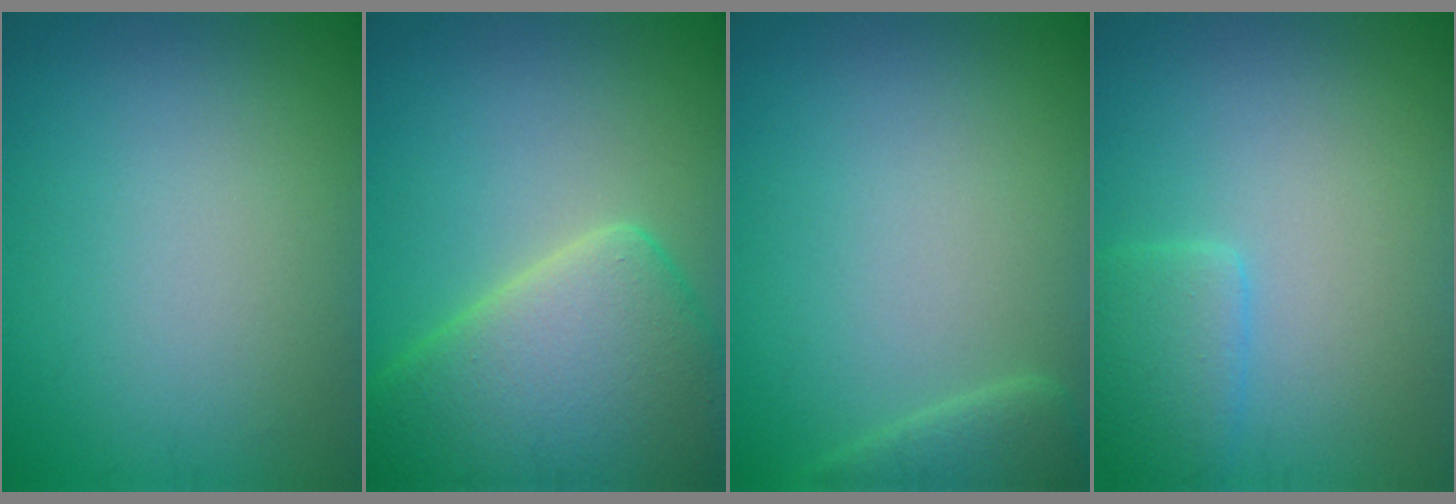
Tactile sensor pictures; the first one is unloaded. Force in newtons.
{"total": 10.2, "press": 10.2, "slide": 0.6}
{"total": 2.2, "press": 2.2, "slide": 0.3}
{"total": 2.6, "press": 2.5, "slide": 0.2}